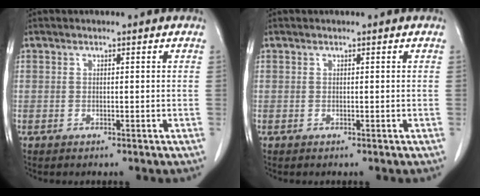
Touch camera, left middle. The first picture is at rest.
{"total": 0.0}